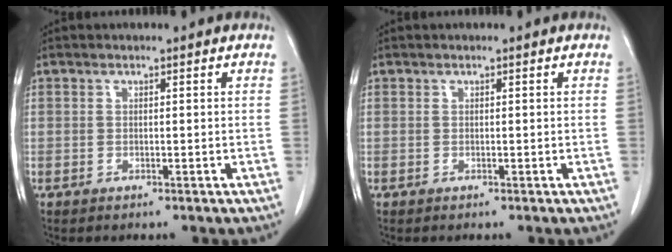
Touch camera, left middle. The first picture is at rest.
{"total": 0.0}